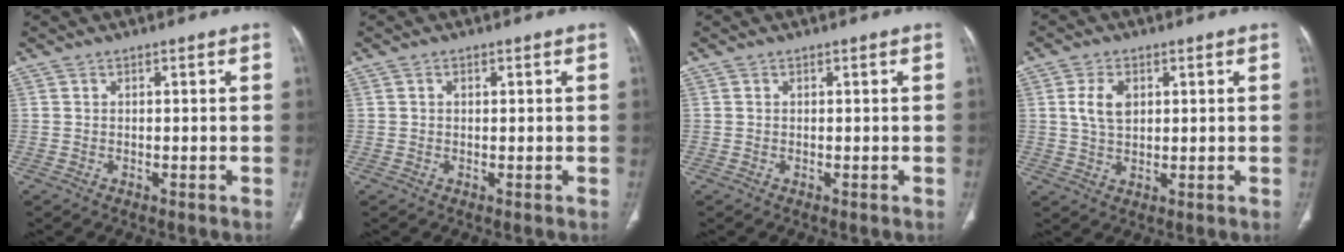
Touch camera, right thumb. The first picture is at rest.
{"total": 0.7, "force": [0.2, 0.5, 0.4], "torque": [-0.006, 0.000, 0.004]}
{"total": 0.0}
{"total": 5.3, "force": [1.4, 3.3, 3.9], "torque": [-0.071, -0.002, 0.028]}